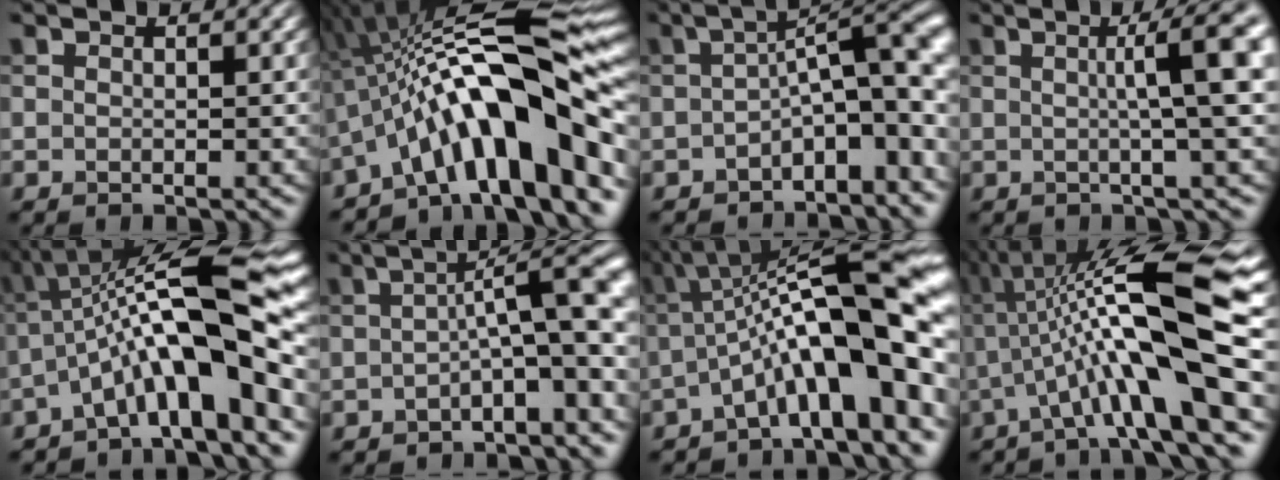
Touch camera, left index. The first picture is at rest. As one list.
[{"total": 15.0, "force": [-3.8, 4.0, 14.0], "torque": [-0.187, 0.032, -0.068]}, {"total": 8.8, "force": [-2.0, 2.9, 8.1], "torque": [-0.105, 0.017, -0.039]}, {"total": 7.1, "force": [1.0, 1.2, 6.9], "torque": [-0.081, 0.018, 0.013]}, {"total": 10.9, "force": [-2.3, 2.2, 10.4], "torque": [-0.157, 0.026, -0.048]}, {"total": 7.8, "force": [-0.8, 1.7, 7.5], "torque": [-0.095, 0.020, -0.022]}, {"total": 13.4, "force": [-1.7, 2.9, 13.0], "torque": [-0.188, 0.032, -0.032]}, {"total": 11.8, "force": [-0.6, 1.8, 11.7], "torque": [-0.191, 0.024, -0.016]}]